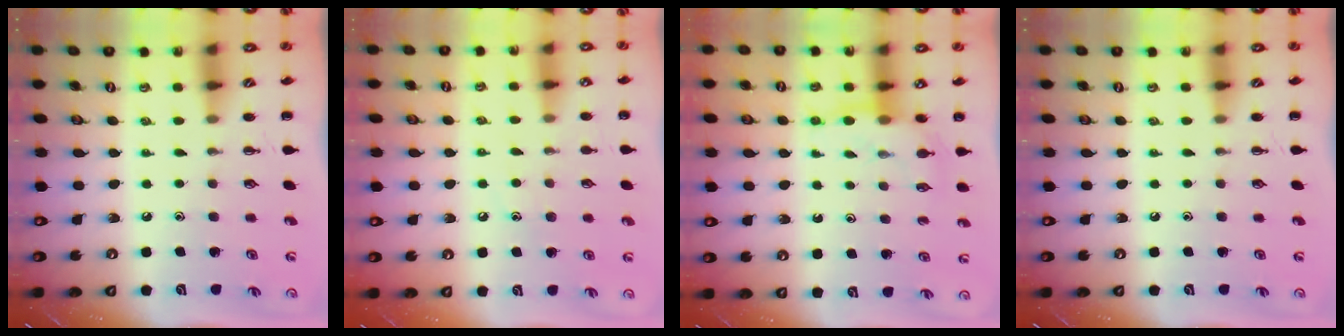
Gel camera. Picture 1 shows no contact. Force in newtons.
{"total": 7.7, "press": 7.4, "slide": 1.8}
{"total": 8.3, "press": 8.2, "slide": 1.6}
{"total": 0.0}